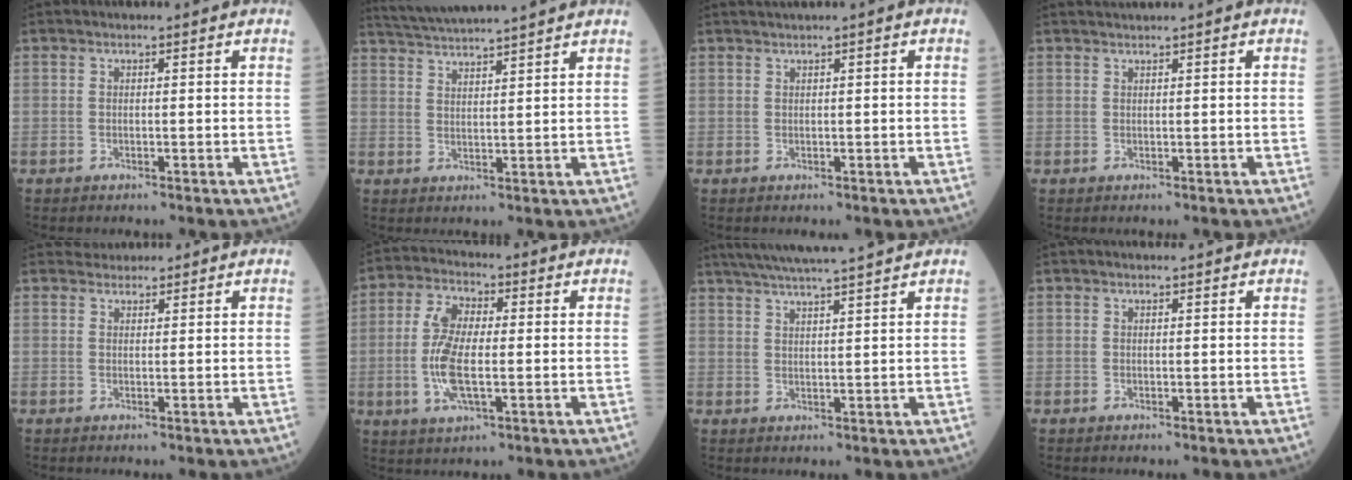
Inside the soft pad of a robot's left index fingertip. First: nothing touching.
{"total": 10.7, "force": [9.9, -1.4, 3.8], "torque": [-0.075, 0.020, 0.154]}
{"total": 1.3, "force": [0.7, -0.2, 1.1], "torque": [-0.022, 0.009, 0.017]}
{"total": 1.0, "force": [0.9, -0.4, 0.4], "torque": [-0.010, 0.007, 0.024]}
{"total": 1.7, "force": [1.5, 0.7, -0.2], "torque": [0.000, 0.014, 0.023]}
{"total": 8.7, "force": [-1.0, 3.1, 8.1], "torque": [-0.183, -0.005, -0.020]}
{"total": 11.2, "force": [9.8, -1.2, 5.3], "torque": [-0.089, 0.020, 0.142]}
{"total": 0.9, "force": [0.8, 0.0, 0.2], "torque": [-0.008, 0.004, 0.011]}